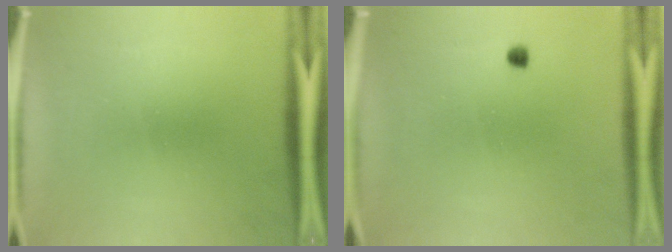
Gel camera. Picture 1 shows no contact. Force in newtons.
{"total": 1.0}